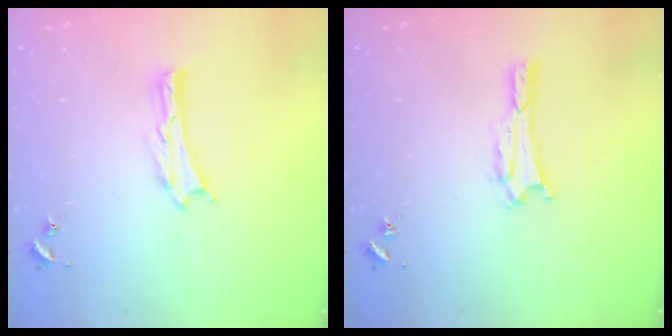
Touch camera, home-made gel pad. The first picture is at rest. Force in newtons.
{"total": 1.7, "press": 1.7, "slide": 0.3}